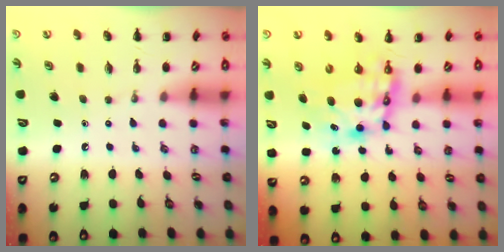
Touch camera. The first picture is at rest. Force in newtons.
{"total": 8.5, "press": 8.2, "slide": 2.2}